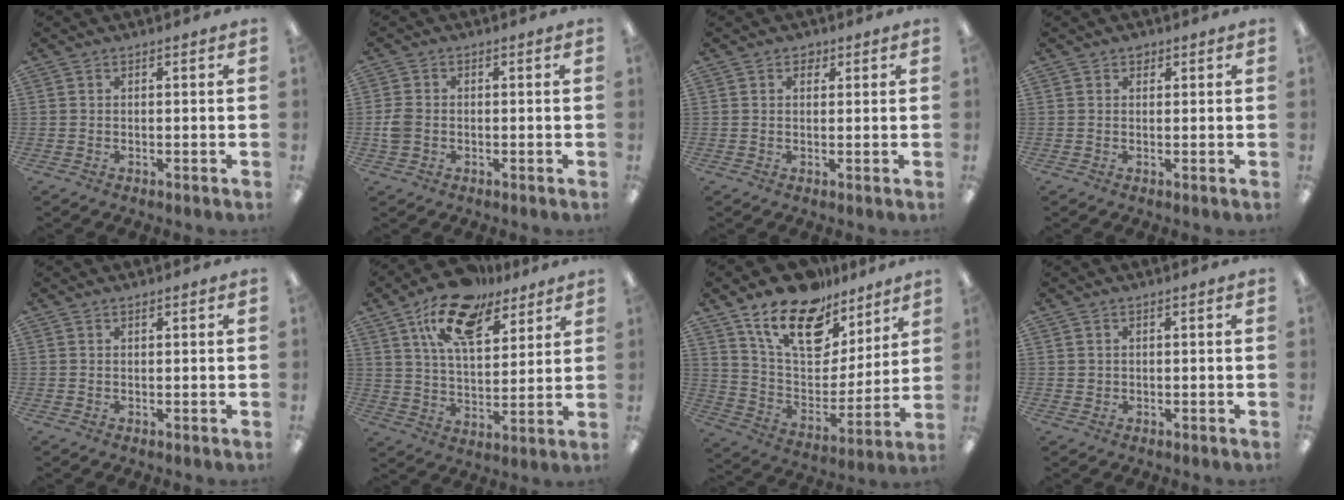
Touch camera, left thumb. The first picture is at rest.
{"total": 4.0, "force": [-0.7, 3.2, 2.4], "torque": [-0.046, 0.007, -0.012]}
{"total": 2.0, "force": [1.2, 1.3, 0.9], "torque": [-0.004, -0.002, 0.017]}
{"total": 1.4, "force": [0.9, 1.0, 0.4], "torque": [-0.001, 0.000, 0.015]}
{"total": 0.7, "force": [0.6, 0.3, 0.1], "torque": [-0.003, -0.001, 0.012]}
{"total": 15.9, "force": [10.6, 7.2, 9.4], "torque": [-0.160, -0.041, 0.186]}
{"total": 19.1, "force": [13.3, 10.0, 9.3], "torque": [-0.169, -0.079, 0.240]}
{"total": 0.9, "force": [0.5, 0.7, 0.0], "torque": [-0.002, 0.003, 0.010]}